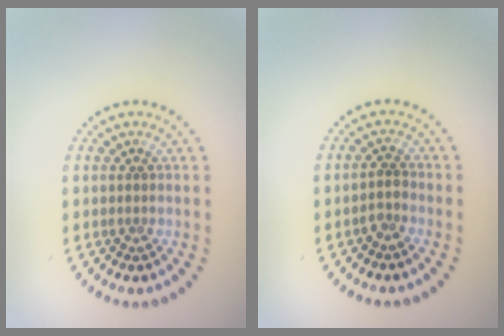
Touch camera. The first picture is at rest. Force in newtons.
{"total": 1.3, "press": 1.1, "slide": 0.7}